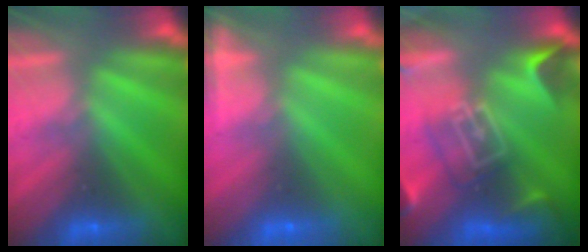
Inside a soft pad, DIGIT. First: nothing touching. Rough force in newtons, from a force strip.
{"total": 7.3}
{"total": 7.7}